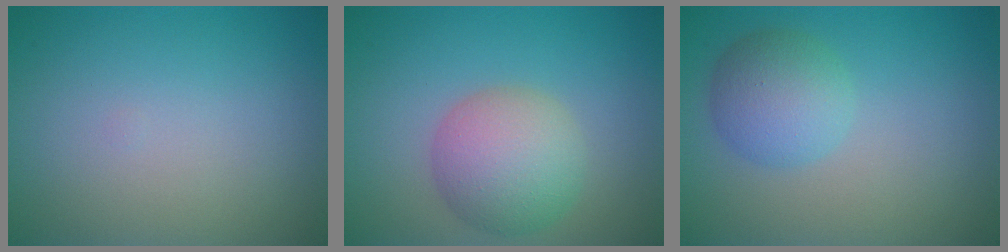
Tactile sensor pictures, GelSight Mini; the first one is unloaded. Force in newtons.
{"total": 5.5, "press": 5.5, "slide": 0.0}
{"total": 3.8, "press": 3.8, "slide": 0.1}